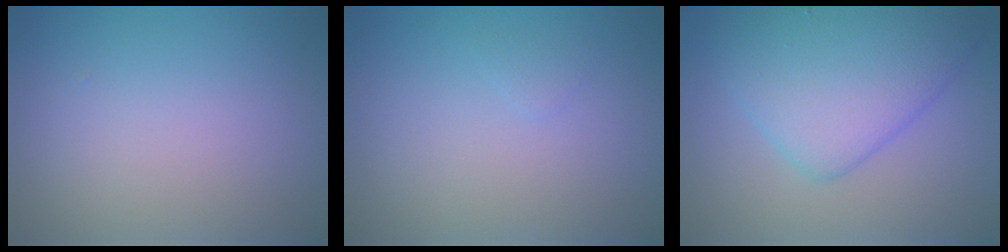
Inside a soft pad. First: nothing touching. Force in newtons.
{"total": 0.5, "press": 0.5, "slide": 0.1}
{"total": 6.6, "press": 6.6, "slide": 0.2}